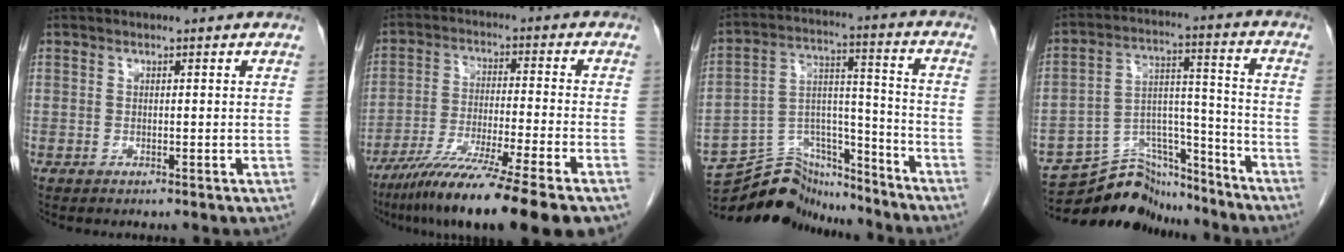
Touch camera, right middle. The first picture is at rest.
{"total": 16.6, "force": [-11.9, -0.5, 11.6], "torque": [-0.180, -0.051, -0.196]}
{"total": 13.7, "force": [-13.2, 3.4, 1.4], "torque": [-0.022, 0.051, -0.223]}
{"total": 13.5, "force": [-13.0, 3.2, 1.6], "torque": [-0.018, 0.044, -0.217]}